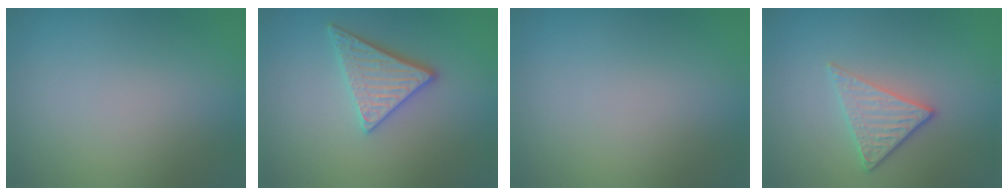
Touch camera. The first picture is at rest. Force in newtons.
{"total": 3.7, "press": 3.2, "slide": 1.8}
{"total": 0.0}
{"total": 3.0, "press": 2.6, "slide": 1.6}